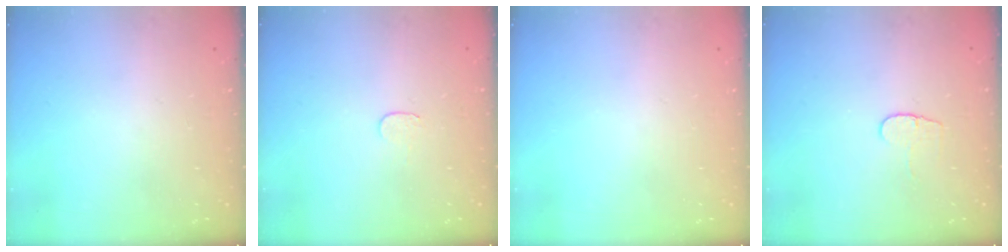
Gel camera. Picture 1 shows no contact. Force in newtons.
{"total": 3.8, "press": 3.8, "slide": 0.4}
{"total": 0.0}
{"total": 4.8, "press": 4.8, "slide": 0.4}